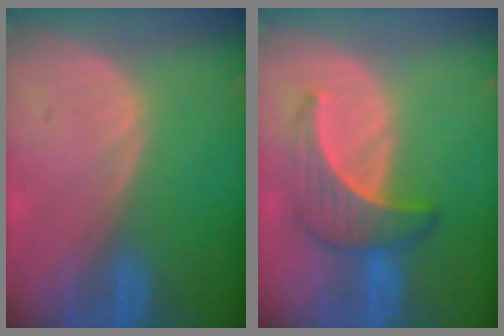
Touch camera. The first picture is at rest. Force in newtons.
{"total": 6.5, "press": 6.3, "slide": 1.7}